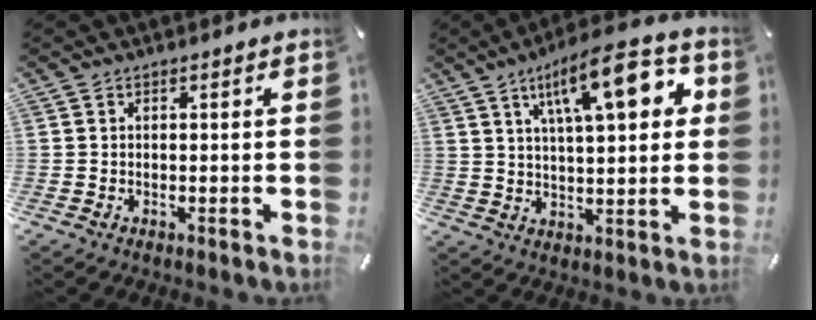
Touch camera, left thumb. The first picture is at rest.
{"total": 15.9, "force": [6.9, 5.5, 13.1], "torque": [-0.201, -0.017, 0.107]}